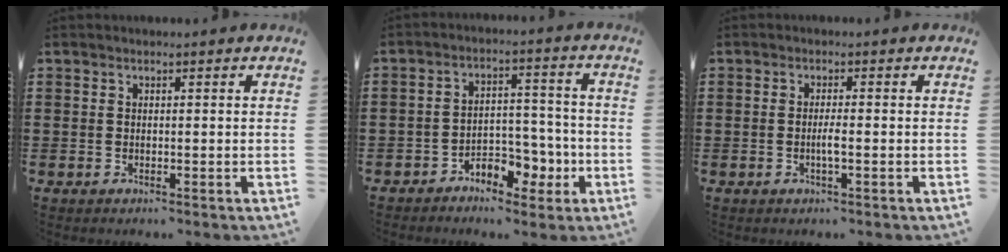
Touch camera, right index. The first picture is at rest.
{"total": 5.5, "force": [-3.4, 3.6, 2.6], "torque": [-0.037, 0.018, -0.063]}
{"total": 2.0, "force": [-0.6, 0.1, 1.9], "torque": [-0.042, -0.003, -0.015]}